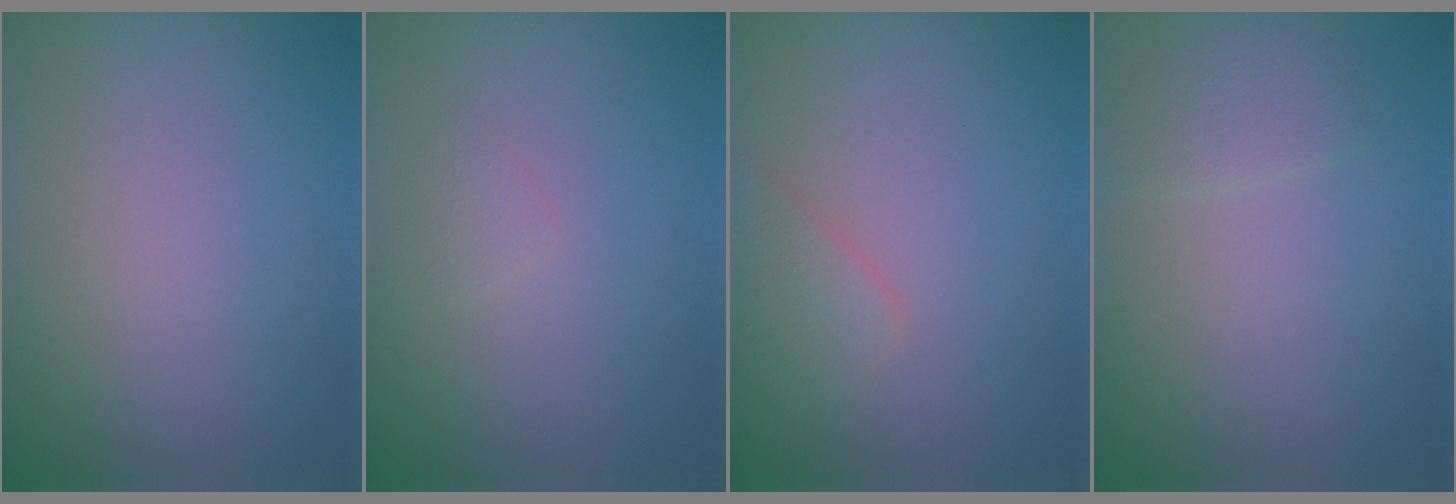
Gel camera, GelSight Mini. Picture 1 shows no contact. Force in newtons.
{"total": 0.7, "press": 0.7, "slide": 0.1}
{"total": 1.6, "press": 1.6, "slide": 0.1}
{"total": 1.5, "press": 1.5, "slide": 0.0}